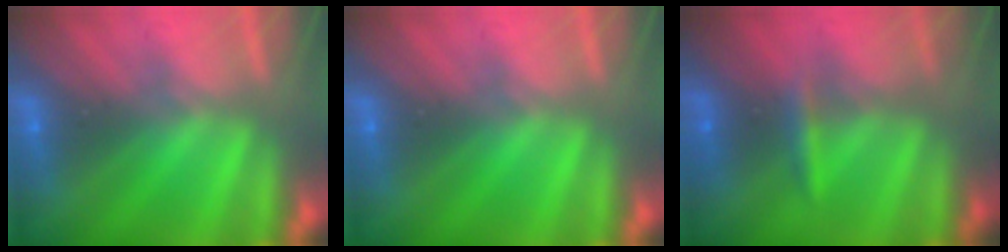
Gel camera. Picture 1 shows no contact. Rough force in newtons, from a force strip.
{"total": 0.0}
{"total": 2.3}